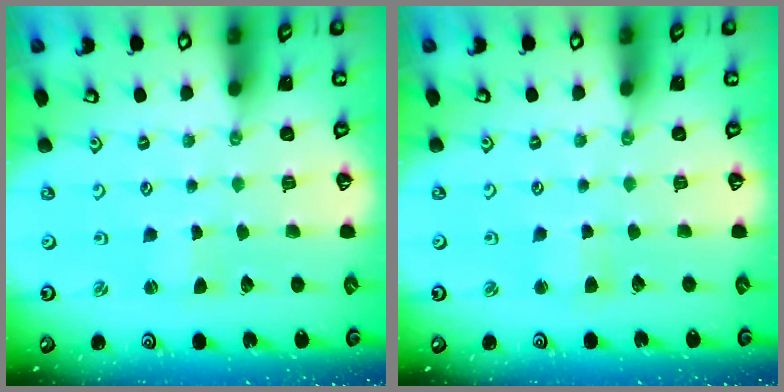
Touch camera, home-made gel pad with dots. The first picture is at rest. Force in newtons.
{"total": 3.8, "press": 3.8, "slide": 0.4}